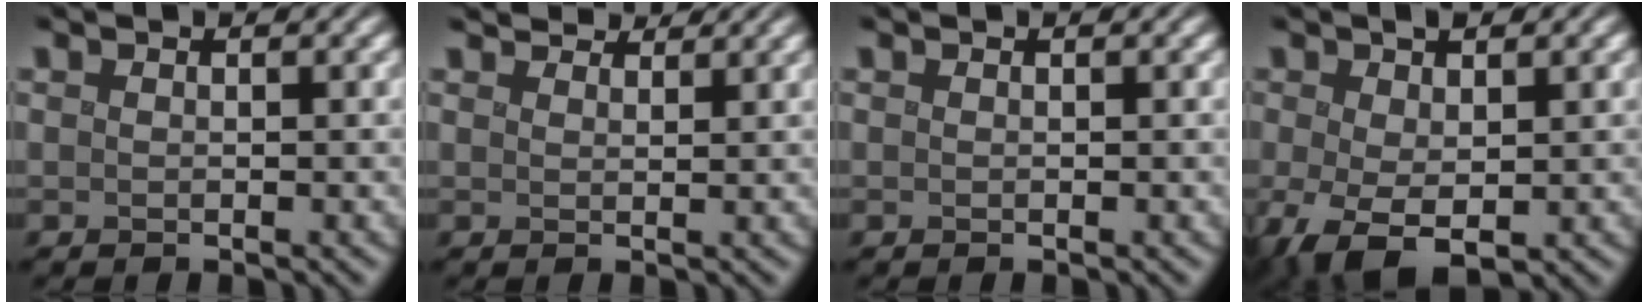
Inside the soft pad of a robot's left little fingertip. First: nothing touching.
{"total": 4.9, "force": [4.5, 1.3, 1.6], "torque": [-0.032, 0.014, 0.052]}
{"total": 0.0}
{"total": 5.3, "force": [-1.2, 2.7, 4.4], "torque": [-0.089, -0.008, -0.015]}